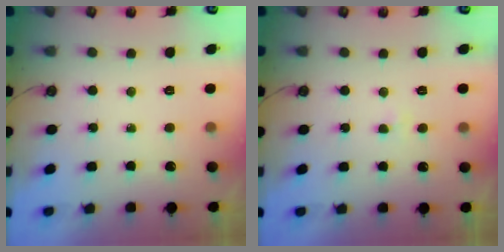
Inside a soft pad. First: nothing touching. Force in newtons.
{"total": 2.1, "press": 1.6, "slide": 1.2}